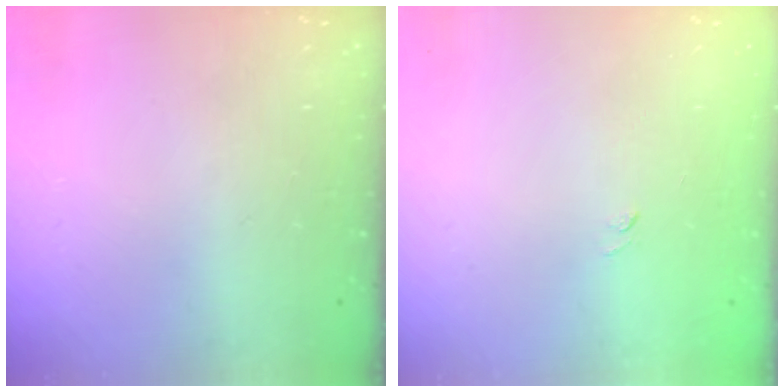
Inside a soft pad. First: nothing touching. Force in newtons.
{"total": 3.3, "press": 3.1, "slide": 1.0}